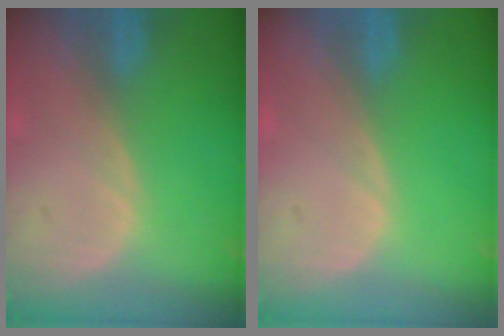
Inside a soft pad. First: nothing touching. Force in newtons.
{"total": 0.0}